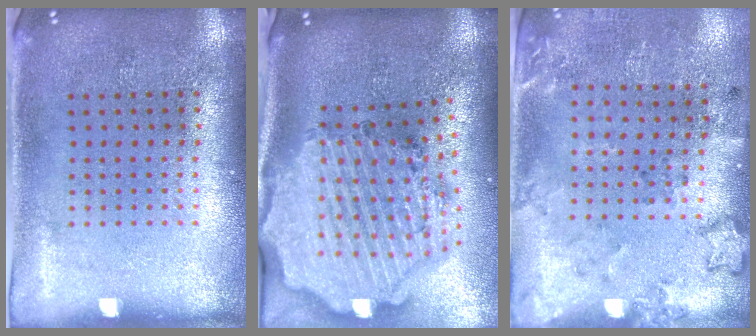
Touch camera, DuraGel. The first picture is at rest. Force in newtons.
{"total": 4.0, "press": 3.3, "slide": 2.2}
{"total": 2.0, "press": 1.4, "slide": 1.4}